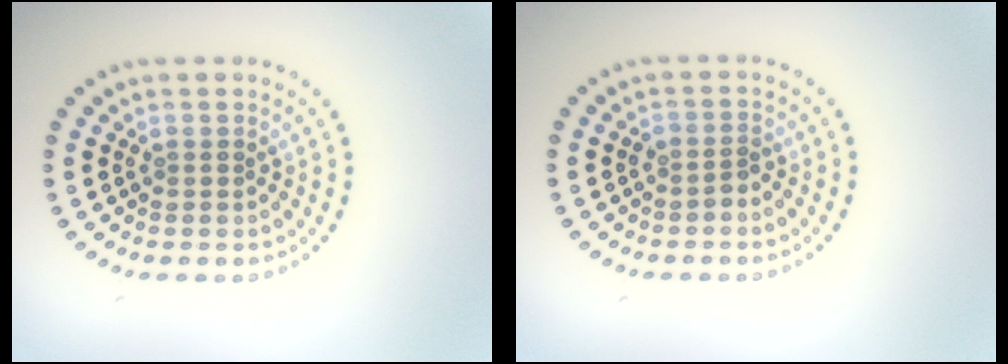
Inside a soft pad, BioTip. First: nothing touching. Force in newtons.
{"total": 1.1, "press": 0.8, "slide": 0.6}